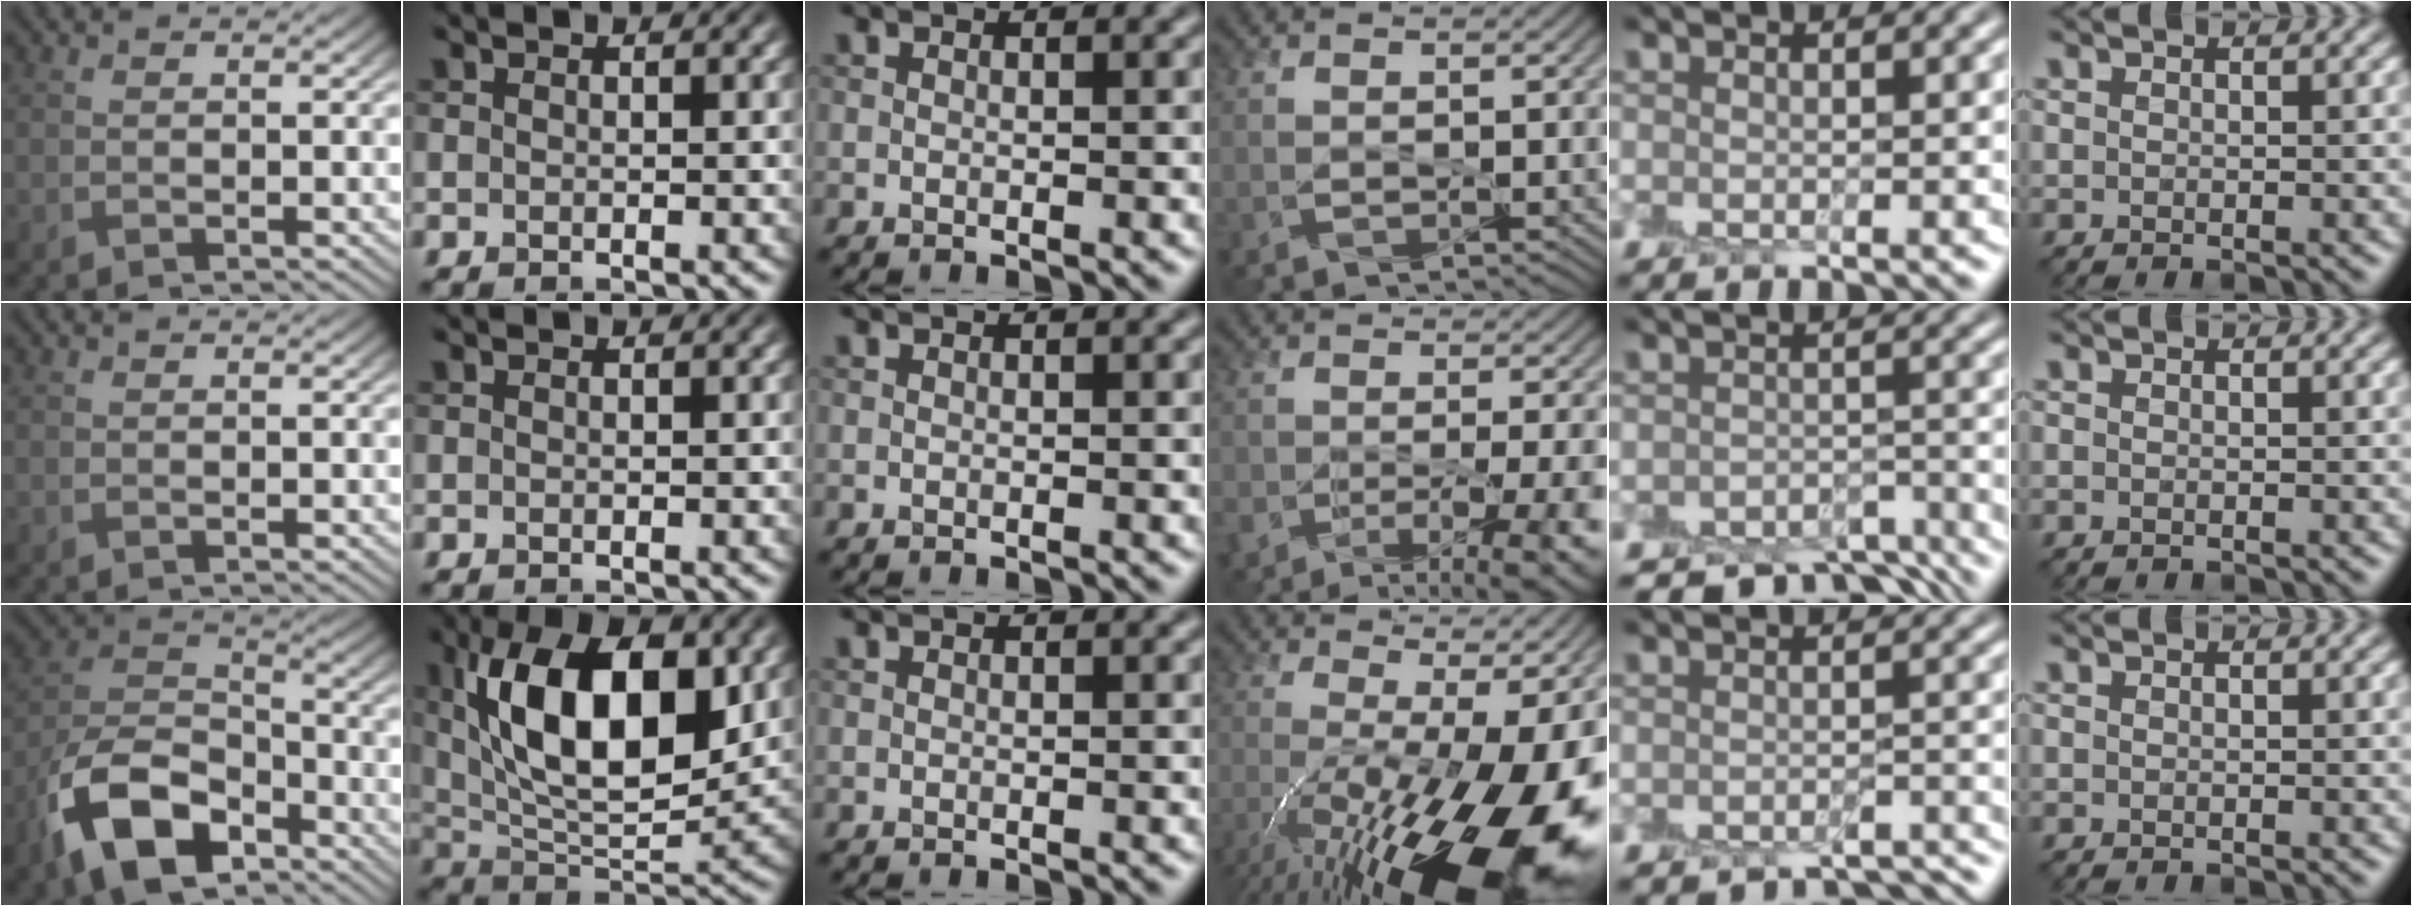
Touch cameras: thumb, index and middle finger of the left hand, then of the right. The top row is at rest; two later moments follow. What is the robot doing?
{"motion": "peel", "object": "envelope seal"}